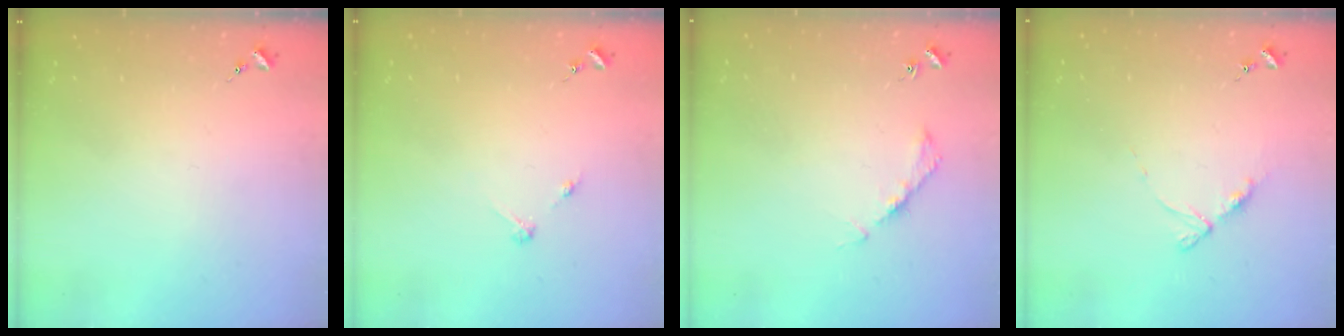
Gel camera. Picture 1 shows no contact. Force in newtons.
{"total": 2.7, "press": 2.7, "slide": 0.3}
{"total": 4.2, "press": 4.1, "slide": 0.6}
{"total": 6.9, "press": 6.8, "slide": 0.7}